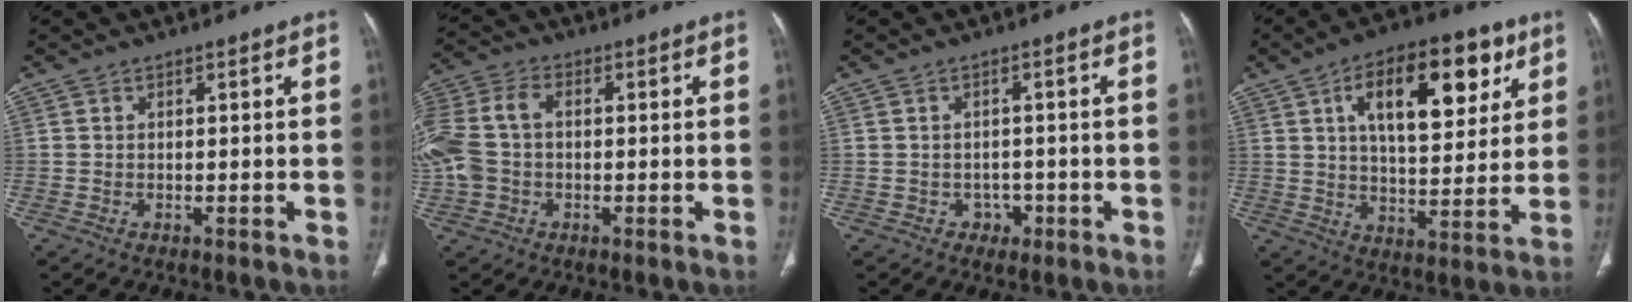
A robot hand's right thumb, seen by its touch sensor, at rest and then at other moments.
{"total": 13.0, "force": [0.1, 9.3, 9.0], "torque": [-0.225, 0.032, 0.001]}
{"total": 2.4, "force": [-1.0, 2.0, 0.7], "torque": [0.003, 0.008, -0.013]}
{"total": 18.9, "force": [7.5, 9.3, 14.7], "torque": [-0.173, -0.011, 0.114]}